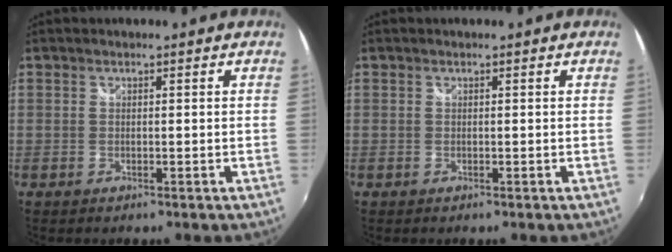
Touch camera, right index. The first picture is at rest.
{"total": 0.0}